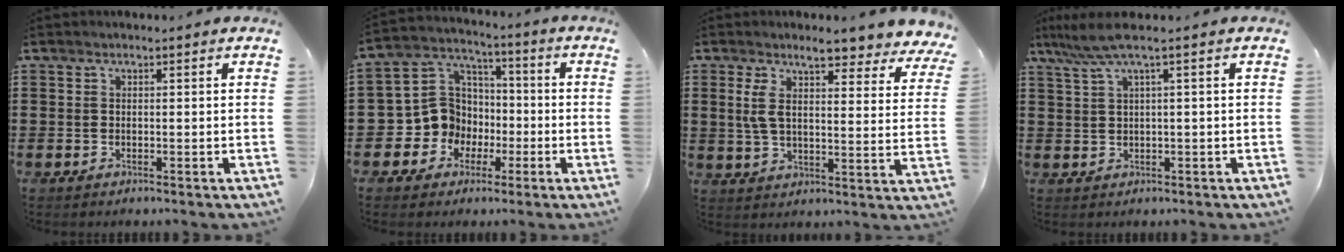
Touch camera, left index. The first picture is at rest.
{"total": 9.6, "force": [-1.9, 9.1, 2.5], "torque": [-0.107, 0.005, -0.034]}
{"total": 7.8, "force": [5.6, 1.5, 5.2], "torque": [-0.108, -0.020, 0.095]}
{"total": 3.7, "force": [1.3, -0.1, 3.5], "torque": [-0.079, -0.006, 0.018]}